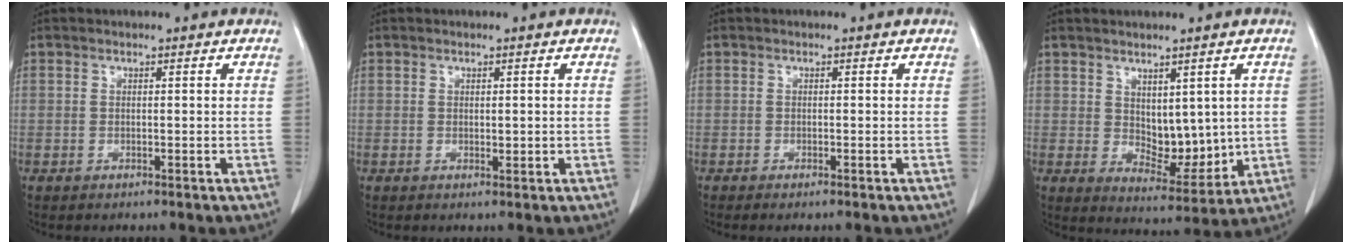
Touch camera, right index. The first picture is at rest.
{"total": 1.1, "force": [0.1, 0.5, 1.0], "torque": [-0.015, -0.004, 0.005]}
{"total": 0.8, "force": [-0.6, -0.1, 0.5], "torque": [-0.012, -0.001, -0.010]}
{"total": 7.5, "force": [1.0, 4.1, 6.2], "torque": [-0.085, -0.009, 0.035]}